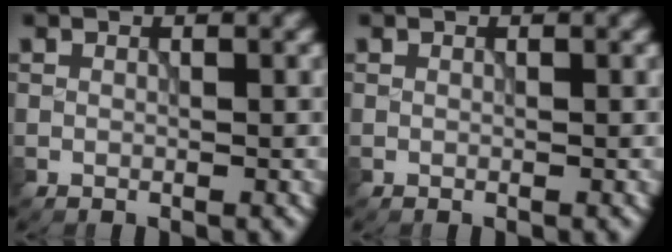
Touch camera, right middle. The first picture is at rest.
{"total": 0.0}